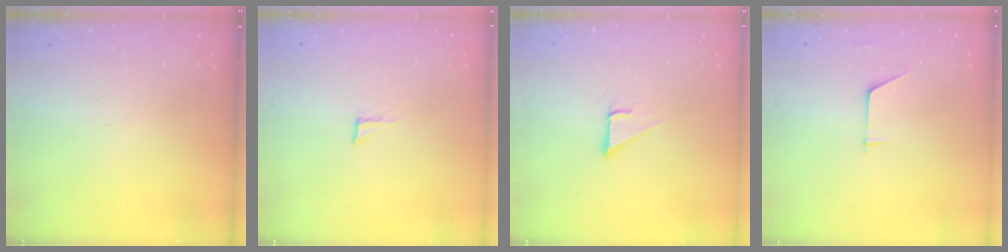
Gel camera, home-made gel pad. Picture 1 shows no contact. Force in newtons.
{"total": 2.9, "press": 2.9, "slide": 0.2}
{"total": 2.8, "press": 2.8, "slide": 0.1}
{"total": 4.5, "press": 4.5, "slide": 0.4}